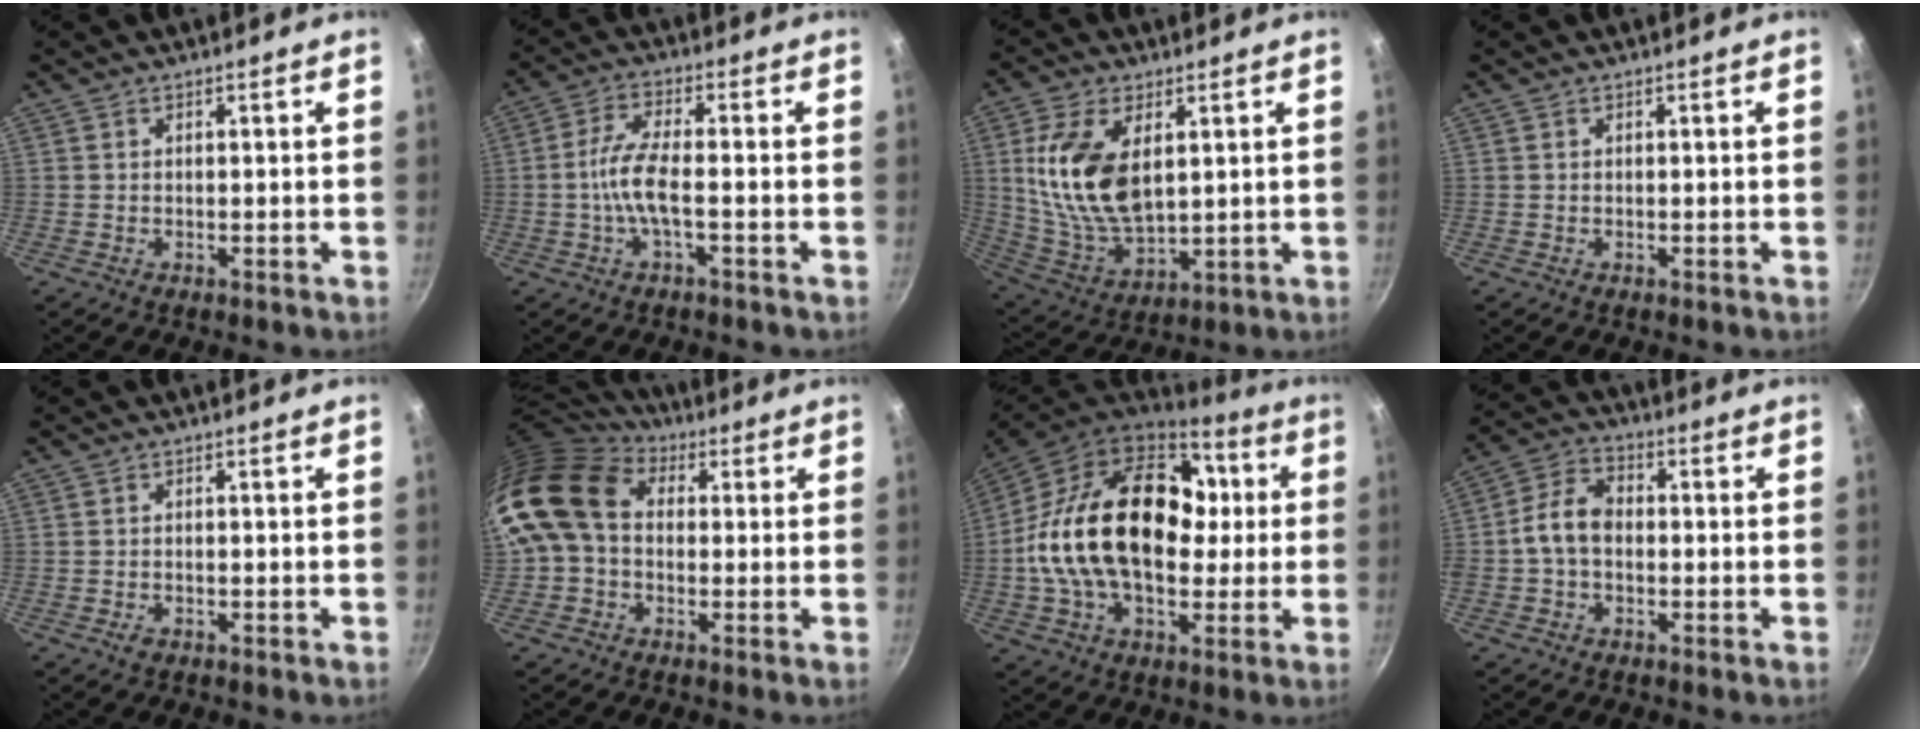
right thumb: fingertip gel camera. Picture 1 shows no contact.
{"total": 6.9, "force": [-1.7, 1.9, 6.4], "torque": [-0.143, 0.018, -0.043]}
{"total": 16.3, "force": [3.6, 9.0, 13.1], "torque": [-0.243, -0.022, 0.082]}
{"total": 0.0}
{"total": 1.4, "force": [-0.8, 0.8, 0.8], "torque": [-0.017, 0.004, -0.013]}
{"total": 14.6, "force": [1.1, 11.1, 9.4], "torque": [-0.165, 0.028, 0.001]}
{"total": 28.5, "force": [2.0, 18.6, 21.6], "torque": [-0.352, 0.038, 0.028]}
{"total": 7.5, "force": [-0.8, 5.2, 5.3], "torque": [-0.091, 0.028, -0.030]}